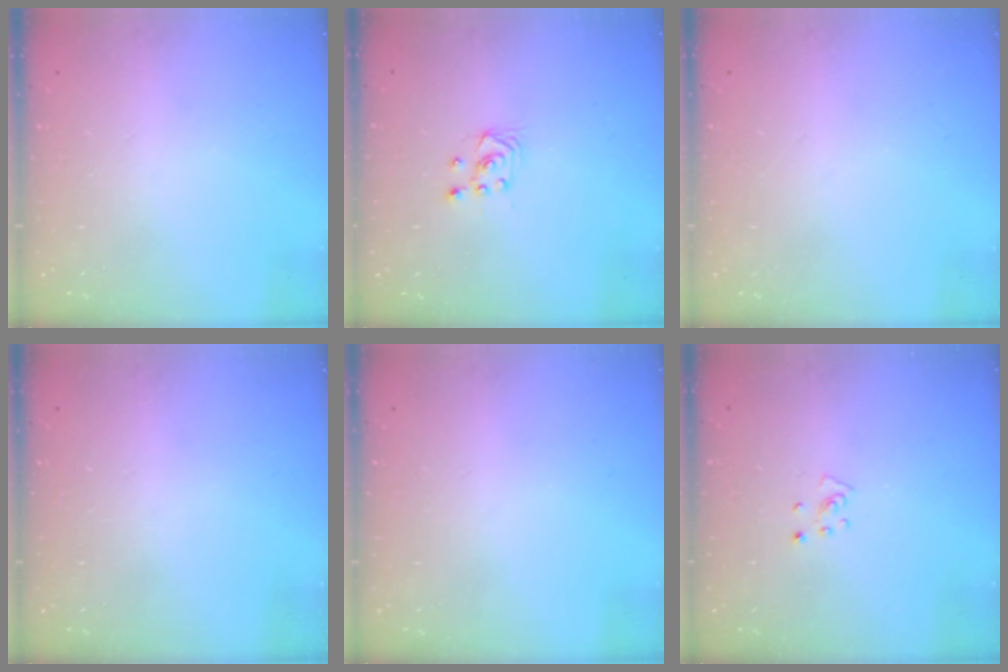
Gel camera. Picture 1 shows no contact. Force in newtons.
{"total": 3.0, "press": 2.8, "slide": 1.1}
{"total": 0.0}
{"total": 0.0}
{"total": 0.0}
{"total": 3.7, "press": 3.7, "slide": 0.3}